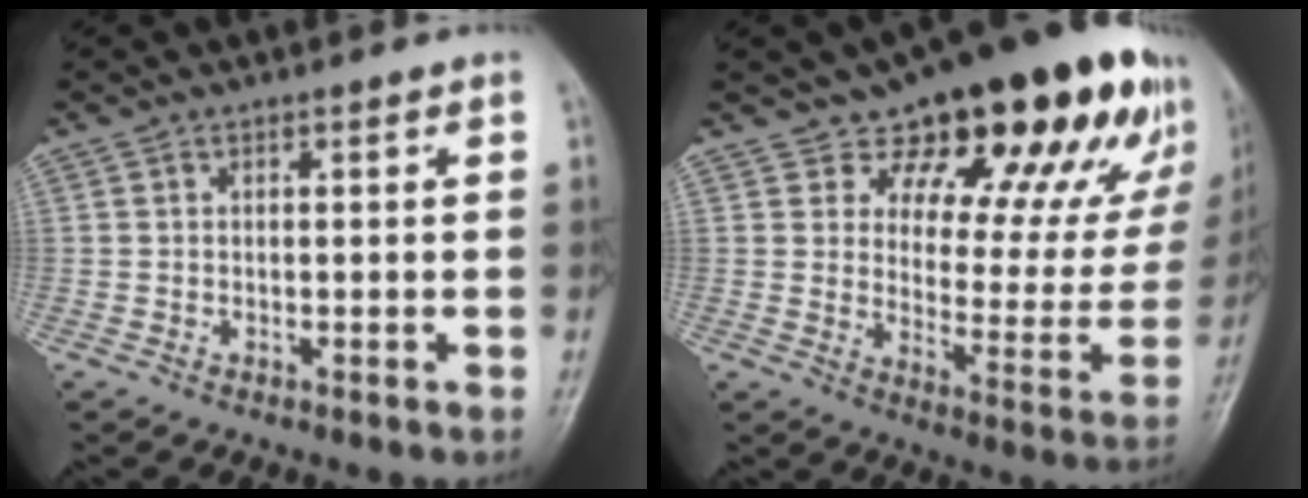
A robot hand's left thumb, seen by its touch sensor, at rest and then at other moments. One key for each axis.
{"total": 25.6, "fx": 16.6, "fy": 10.7, "fz": 16.2, "tx": -0.176, "ty": -0.078, "tz": 0.224}